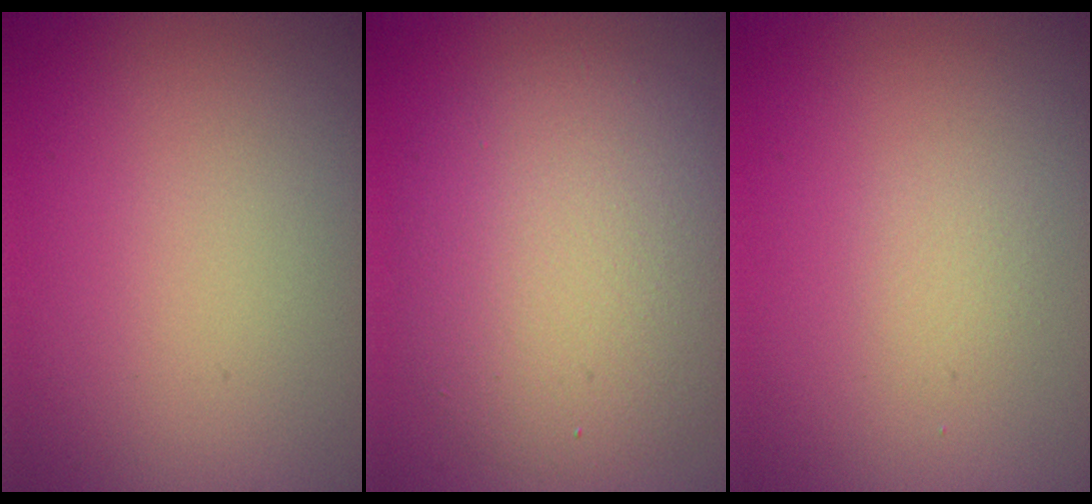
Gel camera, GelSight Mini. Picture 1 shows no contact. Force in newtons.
{"total": 7.3, "press": 7.3, "slide": 0.5}
{"total": 0.7, "press": 0.7, "slide": 0.0}